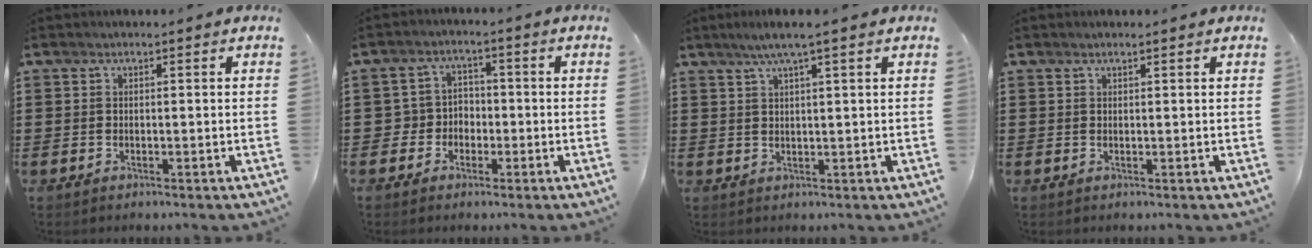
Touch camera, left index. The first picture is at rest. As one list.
[{"total": 1.1, "force": [-0.6, 0.9, 0.2], "torque": [-0.008, 0.002, -0.015]}, {"total": 3.4, "force": [2.1, -0.2, 2.7], "torque": [-0.055, 0.002, 0.036]}, {"total": 0.6, "force": [0.5, 0.0, 0.3], "torque": [-0.007, -0.001, 0.010]}]